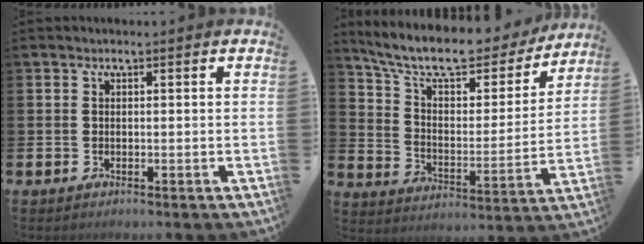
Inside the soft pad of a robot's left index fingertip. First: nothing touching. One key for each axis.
{"total": 10.8, "fx": 9.3, "fy": 2.9, "fz": 4.5, "tx": -0.125, "ty": -0.057, "tz": 0.158}